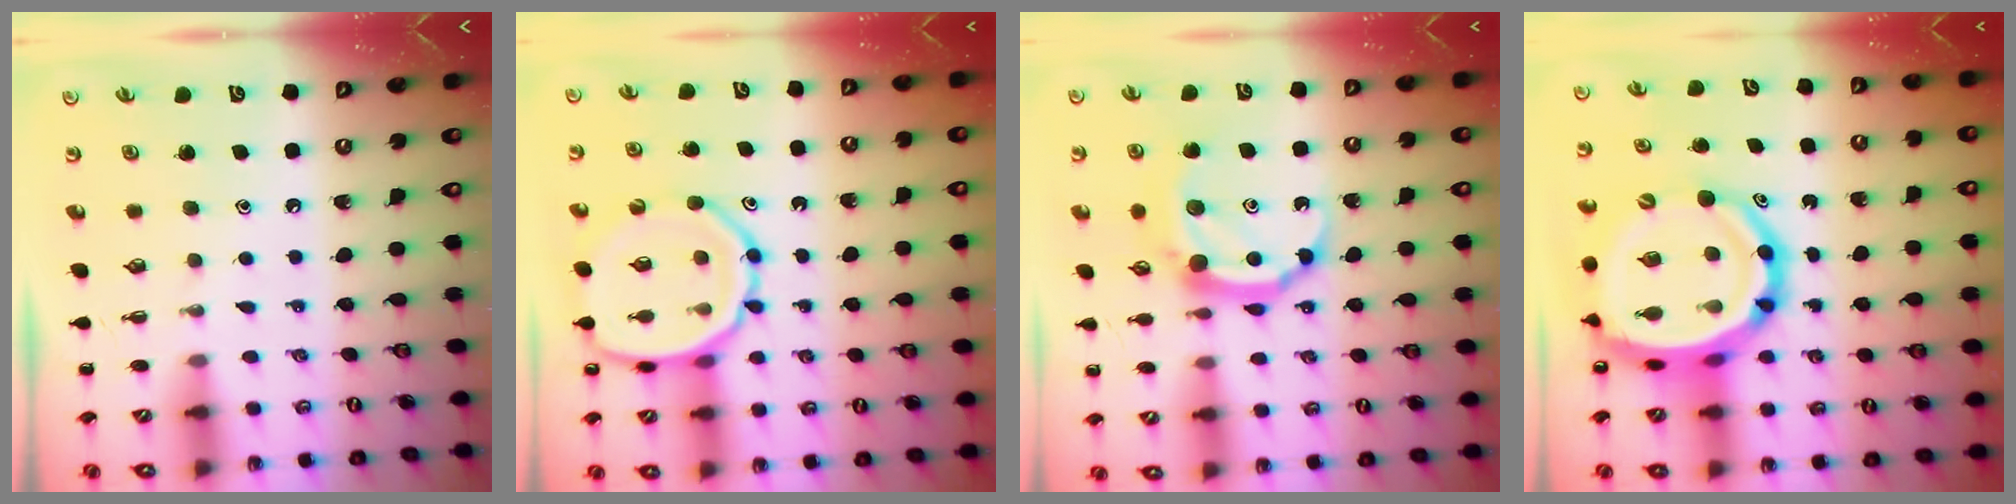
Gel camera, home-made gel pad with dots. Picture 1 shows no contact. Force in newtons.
{"total": 13.3, "press": 13.1, "slide": 2.3}
{"total": 12.0, "press": 11.9, "slide": 0.9}
{"total": 19.9, "press": 19.2, "slide": 5.2}